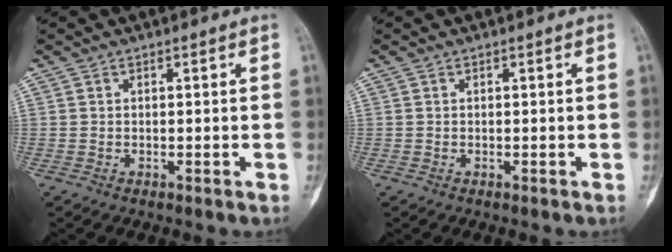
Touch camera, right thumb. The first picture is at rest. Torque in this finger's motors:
{"motor_torque": [0.46, 0.26, -0.05, -0.05, 0.00]}